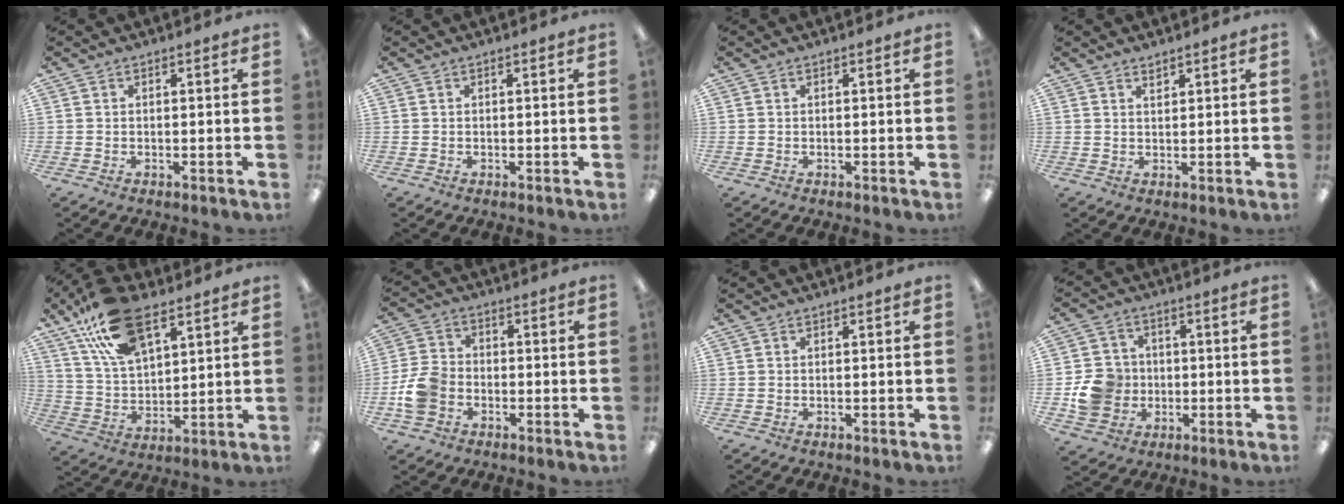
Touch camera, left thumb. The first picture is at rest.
{"total": 0.0}
{"total": 0.0}
{"total": 1.4, "force": [1.3, 0.4, 0.4], "torque": [0.000, -0.006, 0.023]}
{"total": 18.4, "force": [11.0, 9.5, 11.3], "torque": [-0.204, -0.032, 0.198]}
{"total": 8.1, "force": [-2.9, 6.2, 4.5], "torque": [-0.095, 0.021, -0.052]}
{"total": 0.0}
{"total": 9.3, "force": [-1.4, 8.6, 3.0], "torque": [-0.069, 0.018, -0.019]}